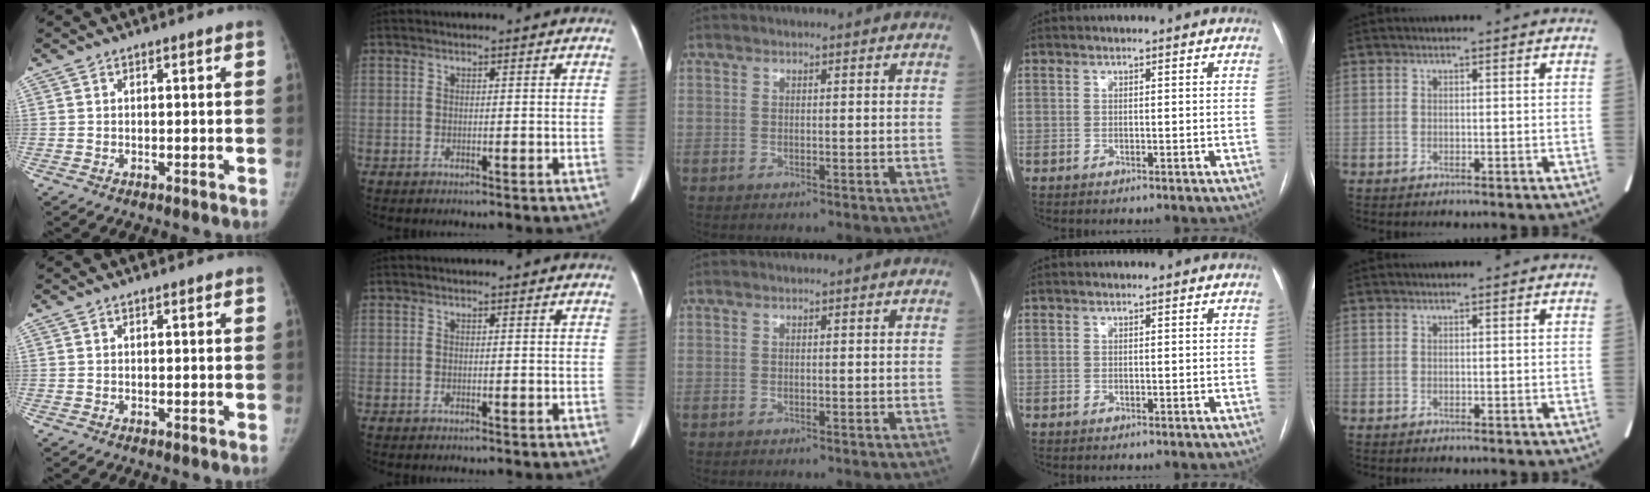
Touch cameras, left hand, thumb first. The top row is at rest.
{}